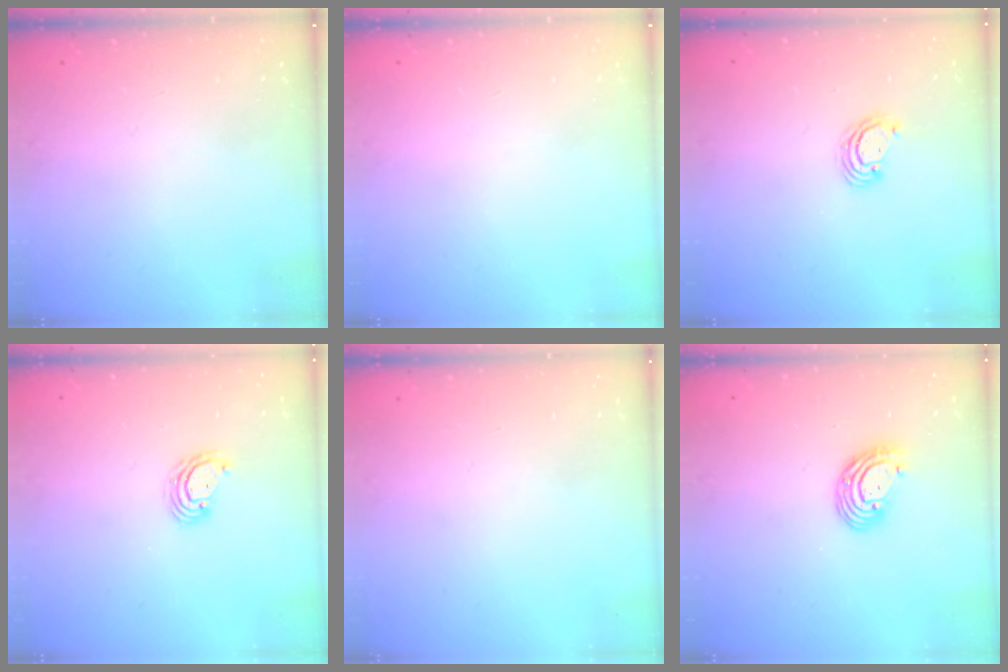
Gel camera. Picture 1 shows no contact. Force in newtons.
{"total": 0.0}
{"total": 3.3, "press": 3.3, "slide": 0.4}
{"total": 3.8, "press": 3.8, "slide": 0.1}
{"total": 0.0}
{"total": 8.2, "press": 8.1, "slide": 1.3}